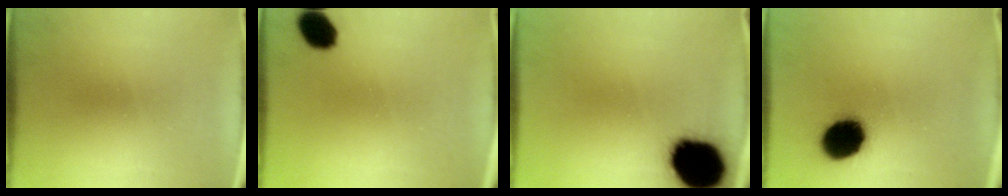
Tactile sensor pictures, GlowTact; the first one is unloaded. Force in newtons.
{"total": 7.1}
{"total": 18.5}
{"total": 13.9}